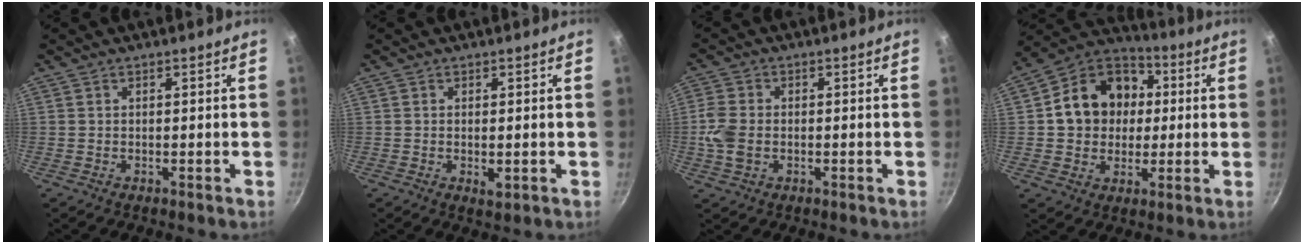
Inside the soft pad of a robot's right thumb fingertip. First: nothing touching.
{"total": 2.1, "force": [-0.3, 0.9, 1.9], "torque": [-0.032, -0.007, -0.003]}
{"total": 5.8, "force": [-0.9, 4.1, 4.0], "torque": [-0.085, 0.006, -0.020]}
{"total": 16.1, "force": [1.9, 13.4, 8.8], "torque": [-0.115, 0.028, 0.020]}